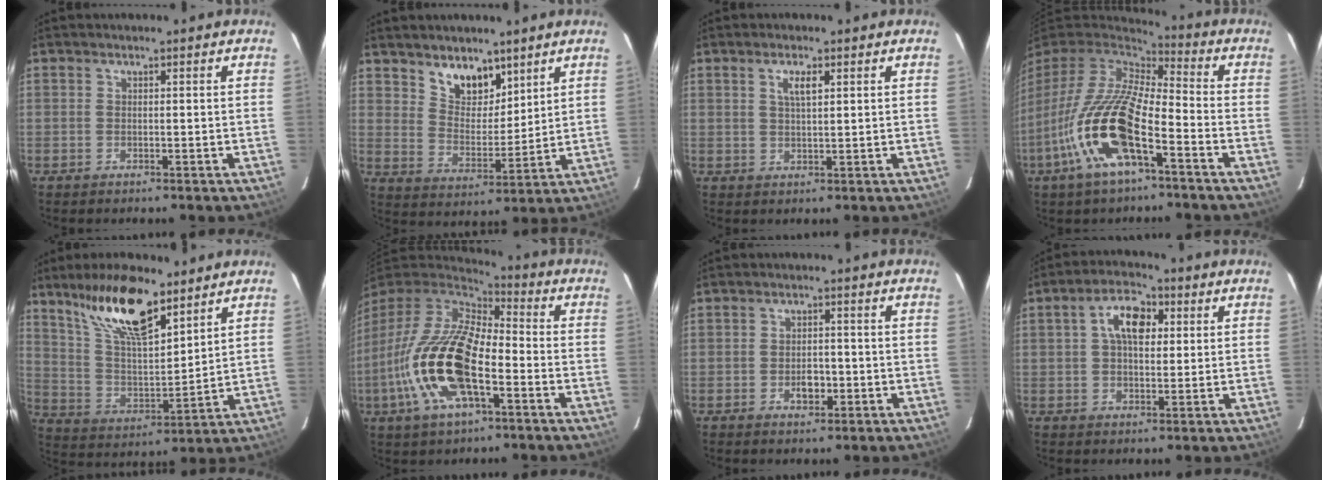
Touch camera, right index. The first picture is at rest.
{"total": 8.7, "force": [6.2, 4.7, 3.9], "torque": [-0.055, -0.001, 0.118]}
{"total": 3.0, "force": [1.3, 0.9, 2.5], "torque": [-0.047, 0.003, 0.023]}
{"total": 19.0, "force": [-8.1, 6.1, 16.0], "torque": [-0.325, -0.032, -0.162]}
{"total": 16.7, "force": [11.2, 5.1, 11.2], "torque": [-0.207, 0.017, 0.217]}
{"total": 20.2, "force": [-6.4, 8.4, 17.2], "torque": [-0.360, -0.026, -0.127]}
{"total": 3.5, "force": [-1.2, 2.3, 2.3], "torque": [-0.041, 0.004, -0.016]}
{"total": 7.7, "force": [1.9, 4.4, 6.0], "torque": [-0.105, 0.024, 0.032]}